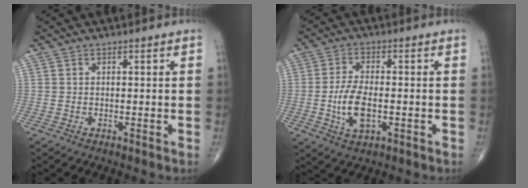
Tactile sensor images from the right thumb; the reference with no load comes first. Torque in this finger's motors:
{"motor_torque": [0.02, 0.29, 0.50, 0.47, 0.23]}